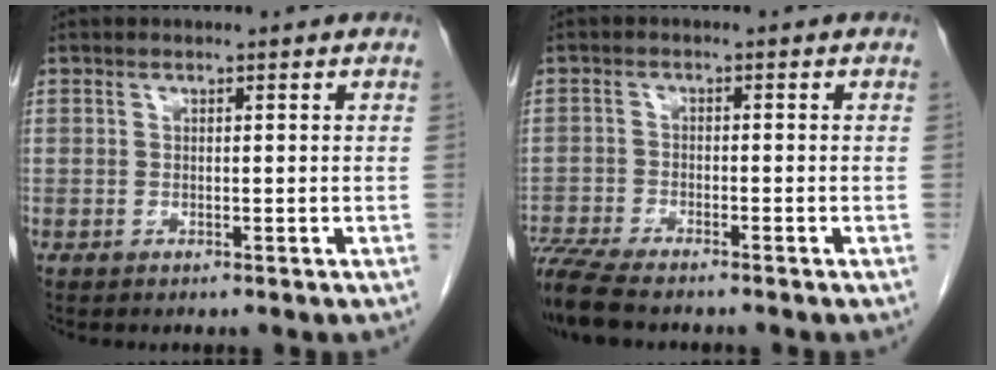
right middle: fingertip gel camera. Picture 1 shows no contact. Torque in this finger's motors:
{"motor_torque": [1.06, -0.93, 0.18, 0.10]}